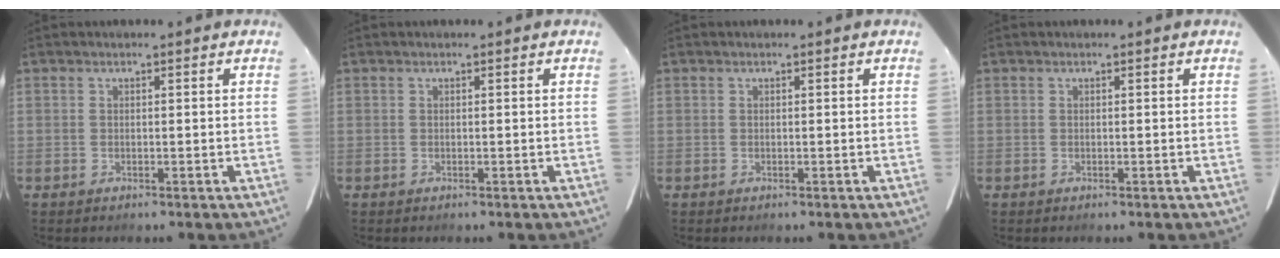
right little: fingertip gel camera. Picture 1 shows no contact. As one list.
[{"total": 0.0}, {"total": 0.0}, {"total": 0.0}]